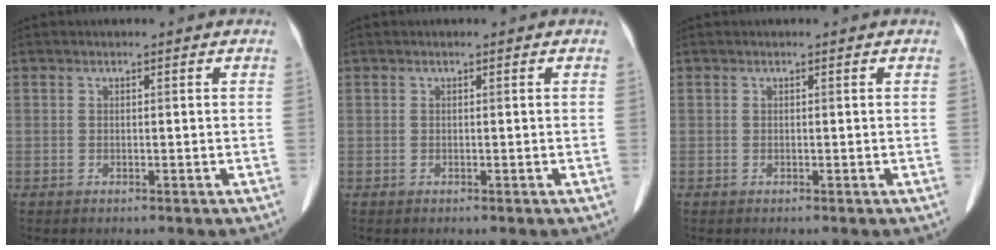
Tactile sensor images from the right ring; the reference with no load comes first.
{"total": 0.0}
{"total": 0.0}